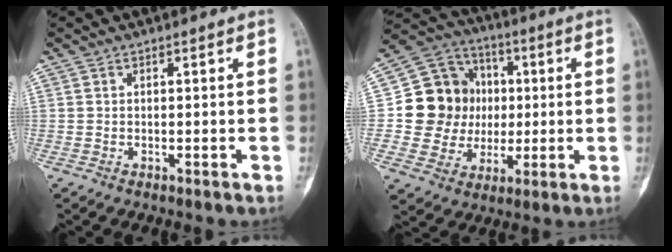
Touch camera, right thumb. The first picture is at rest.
{"total": 15.7, "force": [1.0, 14.2, 6.6], "torque": [-0.069, 0.022, 0.025]}